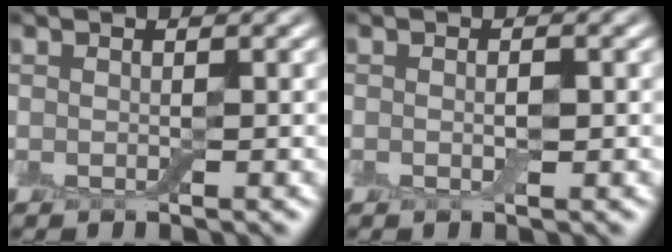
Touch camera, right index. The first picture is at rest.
{"total": 0.9, "force": [-0.2, 0.2, 0.8], "torque": [-0.015, -0.004, -0.003]}